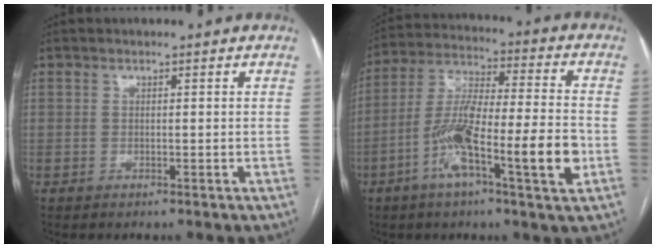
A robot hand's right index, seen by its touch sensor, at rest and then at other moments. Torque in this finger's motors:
{"motor_torque": [1.61, -0.51, 0.51, 0.21]}